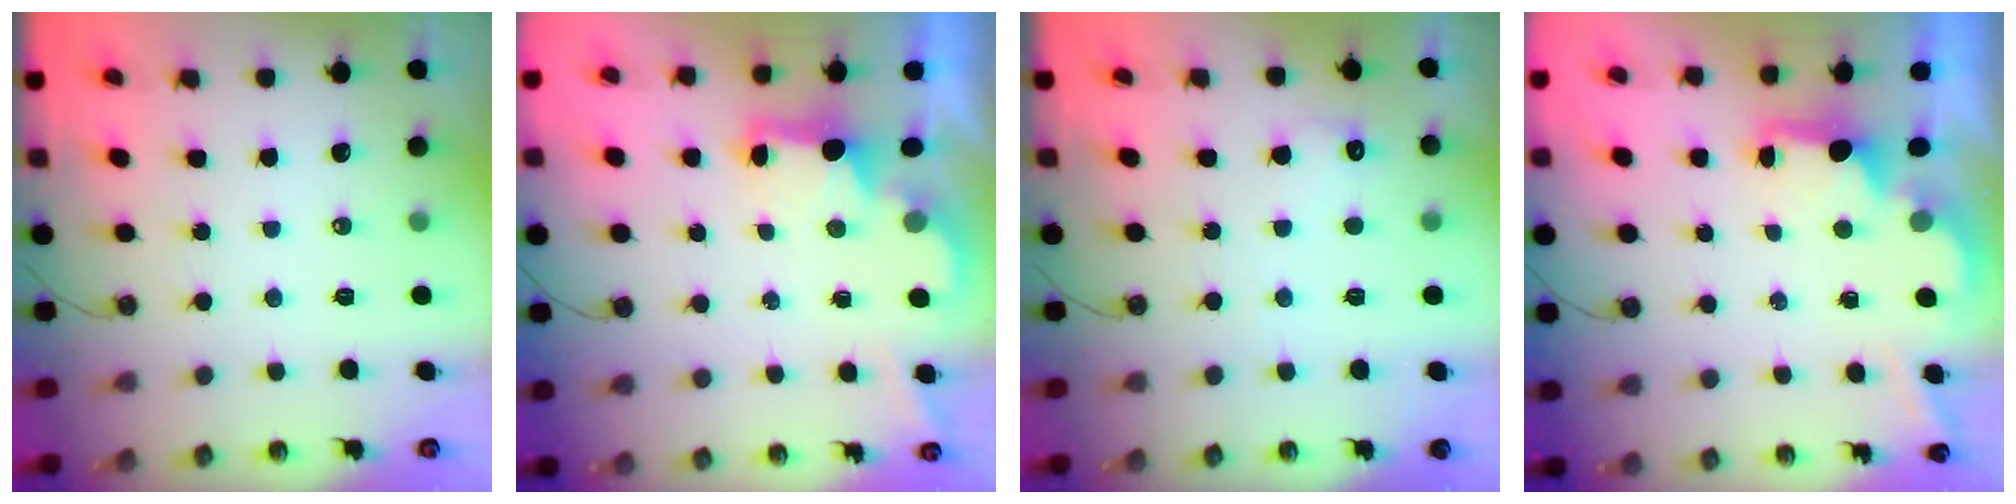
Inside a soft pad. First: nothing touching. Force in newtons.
{"total": 2.3, "press": 2.1, "slide": 0.8}
{"total": 5.3, "press": 5.2, "slide": 1.1}
{"total": 2.0, "press": 2.0, "slide": 0.6}